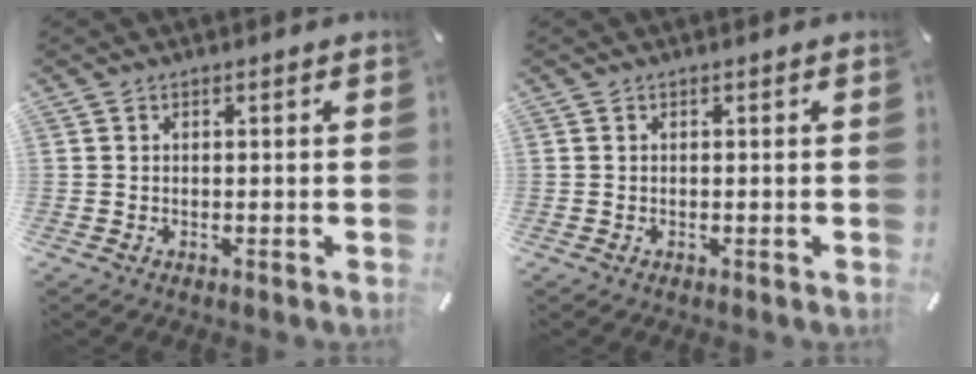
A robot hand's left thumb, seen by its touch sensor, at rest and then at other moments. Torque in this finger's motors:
{"motor_torque": [-0.22, -0.61, 0.04, 0.18, -0.02]}